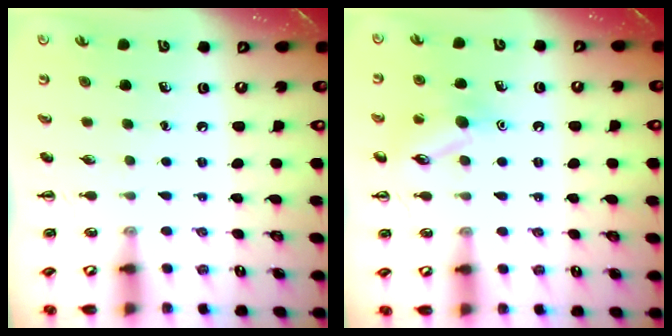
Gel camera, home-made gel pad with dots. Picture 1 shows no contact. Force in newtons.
{"total": 11.0, "press": 10.9, "slide": 1.4}